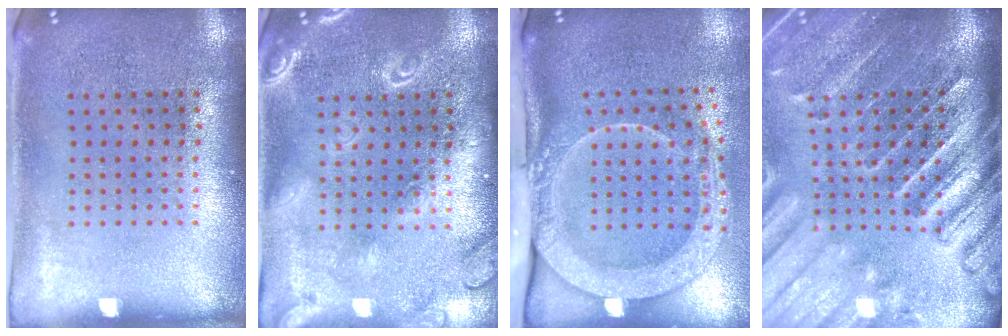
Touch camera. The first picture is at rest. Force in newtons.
{"total": 2.1, "press": 2.1, "slide": 0.2}
{"total": 2.9, "press": 2.1, "slide": 2.0}
{"total": 4.1, "press": 3.5, "slide": 2.2}